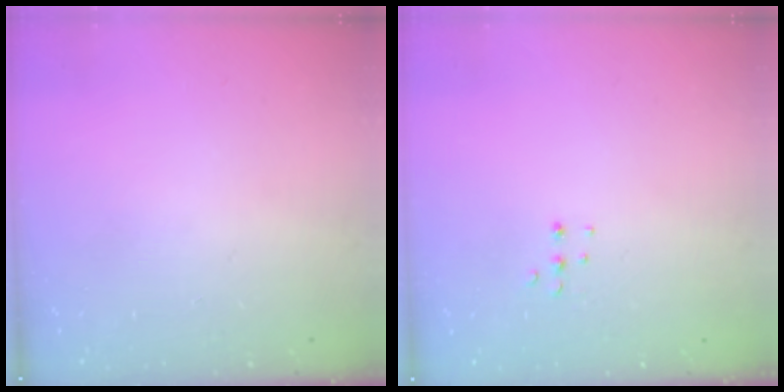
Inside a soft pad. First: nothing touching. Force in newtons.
{"total": 3.6, "press": 3.5, "slide": 0.9}